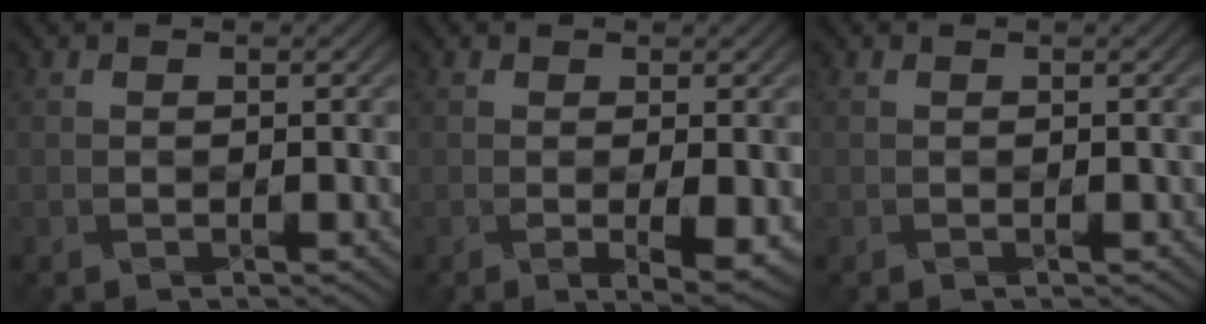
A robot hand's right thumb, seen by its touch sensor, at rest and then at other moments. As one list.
[{"total": 3.6, "force": [-0.7, 0.8, 3.4], "torque": [-0.059, -0.009, -0.001]}, {"total": 0.0}]